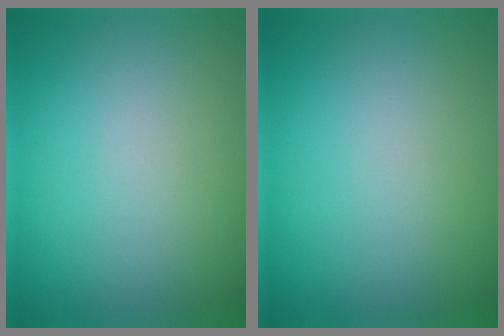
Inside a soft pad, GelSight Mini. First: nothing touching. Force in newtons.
{"total": 0.0}